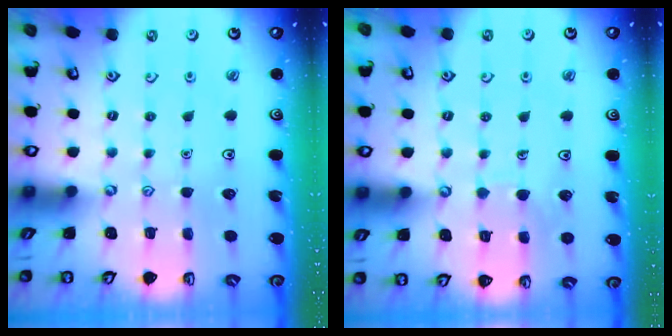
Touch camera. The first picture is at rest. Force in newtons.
{"total": 4.7, "press": 4.7, "slide": 0.3}